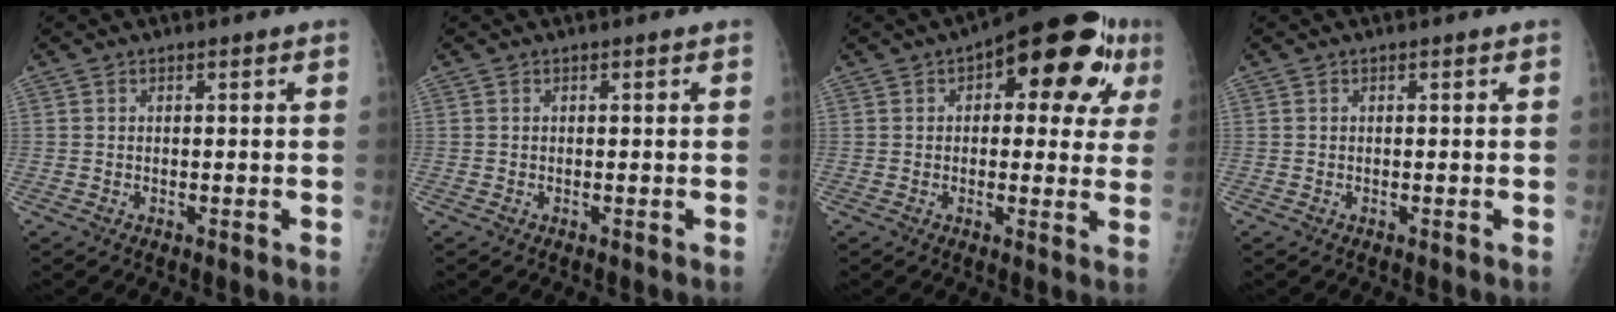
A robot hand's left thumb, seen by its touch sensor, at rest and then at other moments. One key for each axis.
{"total": 0.0}
{"total": 17.7, "fx": 6.5, "fy": 8.2, "fz": 14.3, "tx": -0.143, "ty": 0.014, "tz": 0.073}
{"total": 0.0}